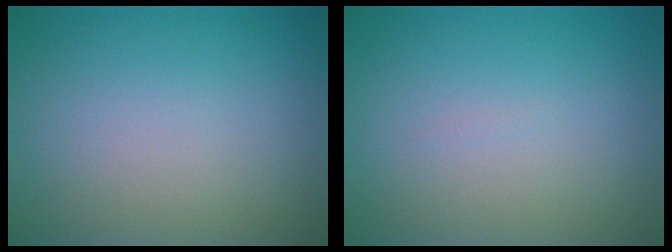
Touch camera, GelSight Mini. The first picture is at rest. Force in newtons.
{"total": 0.0}